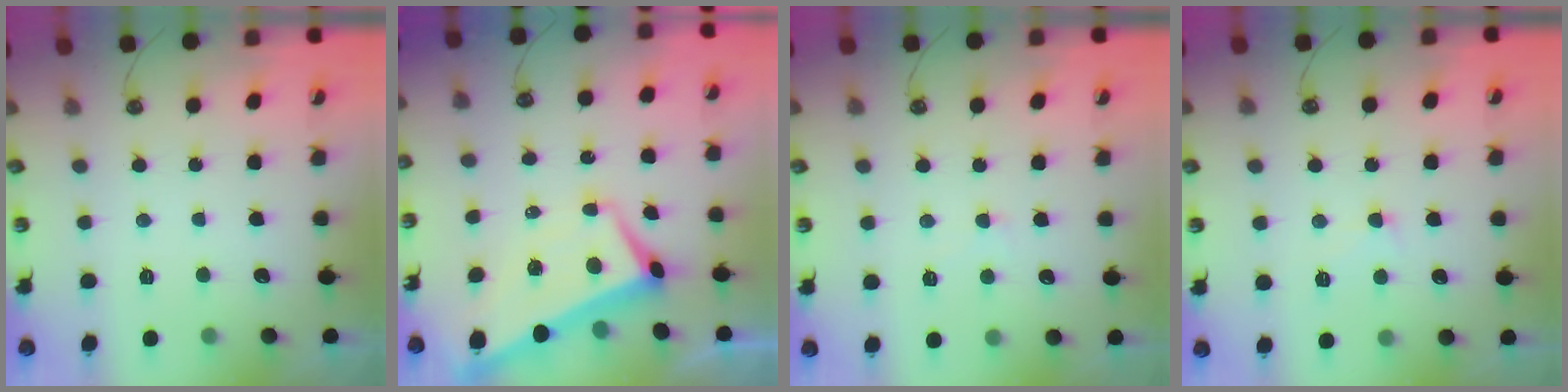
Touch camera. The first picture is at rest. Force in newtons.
{"total": 6.1, "press": 6.0, "slide": 0.9}
{"total": 0.0}
{"total": 1.6, "press": 1.5, "slide": 0.5}